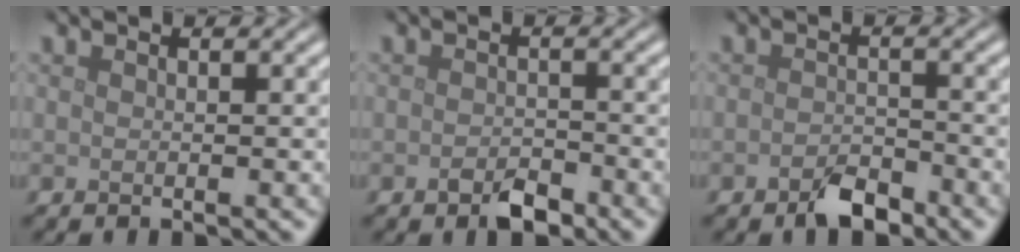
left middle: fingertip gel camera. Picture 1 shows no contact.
{"total": 2.2, "force": [-1.4, 1.1, 1.3], "torque": [-0.021, 0.001, -0.025]}
{"total": 2.7, "force": [-2.0, 1.2, 1.5], "torque": [-0.023, 0.002, -0.037]}